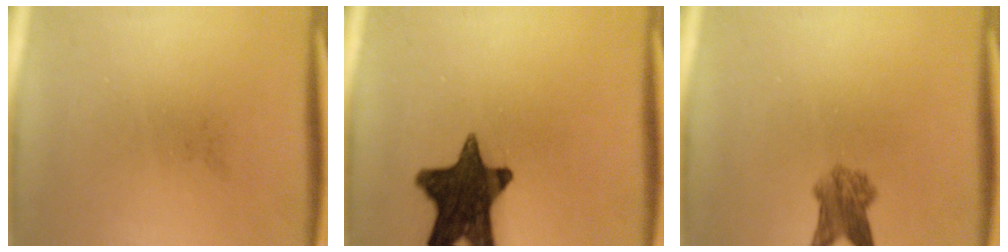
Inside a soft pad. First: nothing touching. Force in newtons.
{"total": 15.5}
{"total": 4.6}